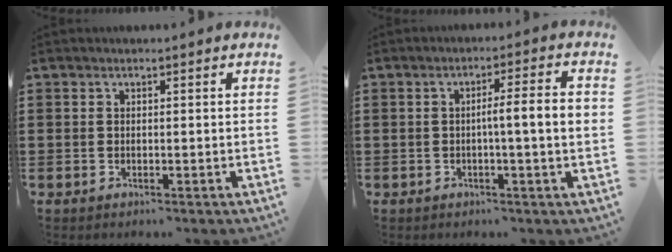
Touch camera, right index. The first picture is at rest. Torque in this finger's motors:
{"motor_torque": [1.10, -0.42, 0.19, 0.13]}